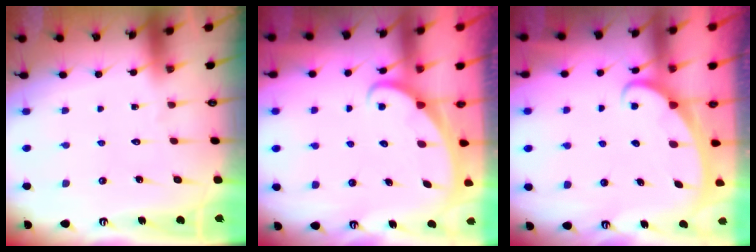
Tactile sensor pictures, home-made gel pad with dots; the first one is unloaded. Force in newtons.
{"total": 2.1, "press": 2.1, "slide": 0.1}
{"total": 2.5, "press": 2.5, "slide": 0.3}